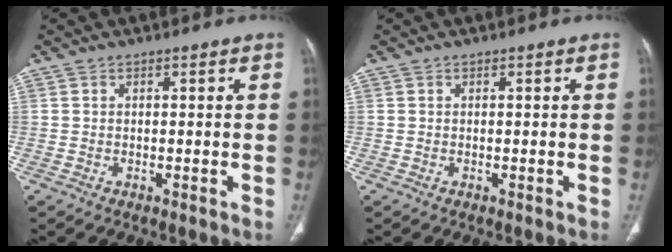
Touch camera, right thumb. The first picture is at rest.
{"total": 0.0}